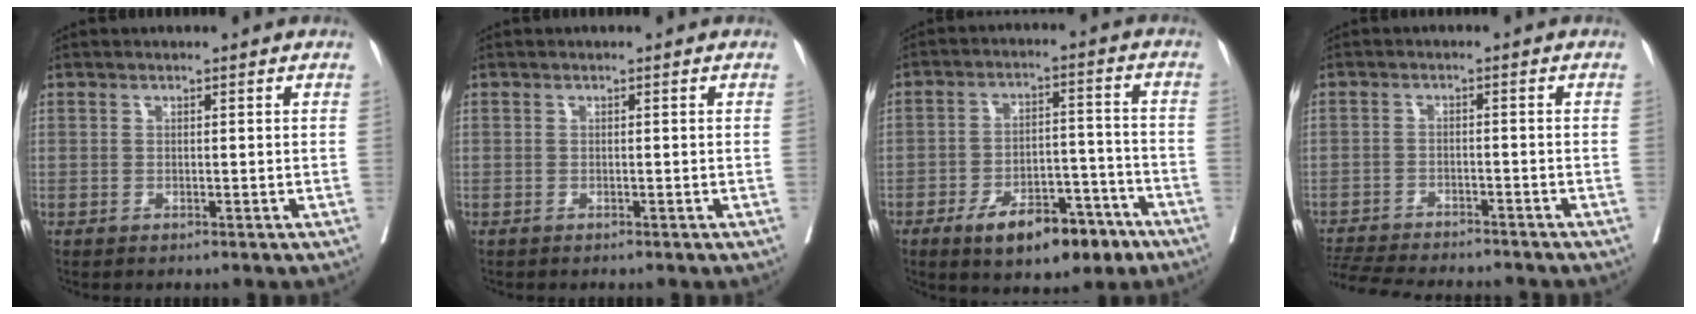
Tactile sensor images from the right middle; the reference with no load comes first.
{"total": 0.0}
{"total": 11.7, "force": [-7.2, 4.9, 7.9], "torque": [-0.110, 0.013, -0.106]}
{"total": 13.2, "force": [-12.2, 2.0, 4.7], "torque": [-0.092, -0.012, -0.178]}